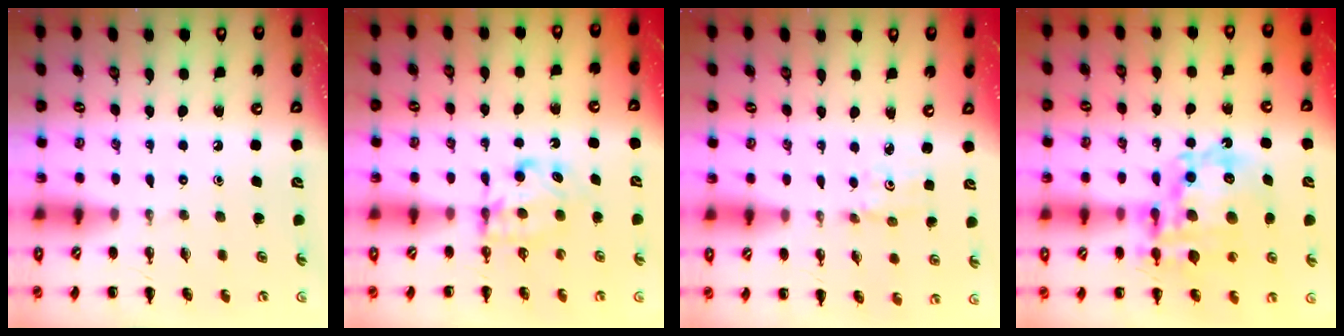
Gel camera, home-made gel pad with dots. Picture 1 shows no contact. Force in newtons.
{"total": 6.5, "press": 6.4, "slide": 0.7}
{"total": 1.6, "press": 1.5, "slide": 0.3}
{"total": 19.0, "press": 18.5, "slide": 4.3}